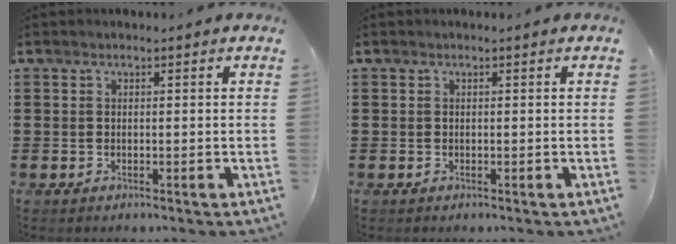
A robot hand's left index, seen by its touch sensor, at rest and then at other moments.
{"total": 0.0}